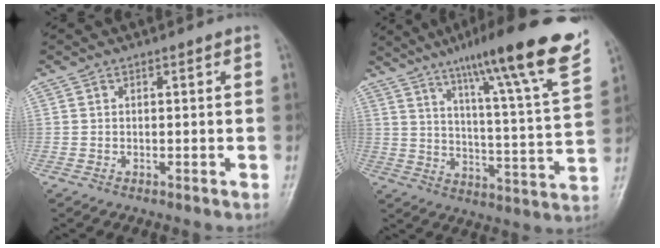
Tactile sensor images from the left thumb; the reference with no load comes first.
{"total": 21.8, "force": [14.5, 2.0, 16.2], "torque": [-0.220, -0.048, 0.211]}